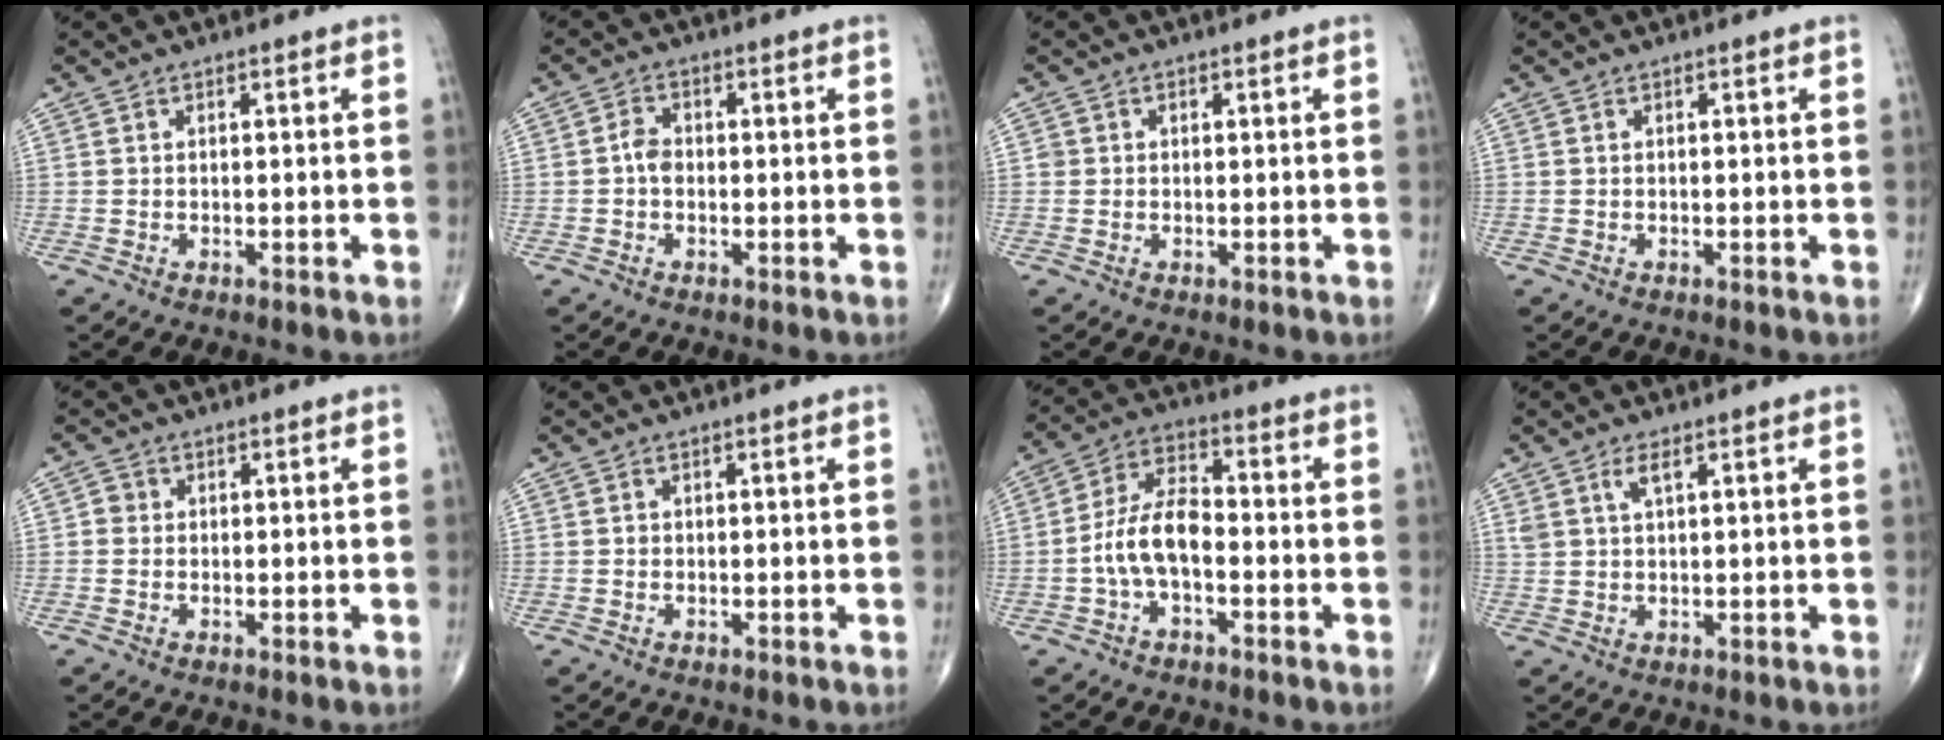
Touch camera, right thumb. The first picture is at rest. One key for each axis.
{"total": 2.7, "fx": -0.4, "fy": 2.0, "fz": 1.8, "tx": -0.025, "ty": 0.010, "tz": -0.014}
{"total": 1.1, "fx": 0.1, "fy": 1.1, "fz": 0.2, "tx": 0.006, "ty": 0.003, "tz": 0.000}
{"total": 0.0}
{"total": 1.6, "fx": 0.0, "fy": 1.5, "fz": 0.5, "tx": 0.001, "ty": 0.004, "tz": -0.004}
{"total": 0.6, "fx": -0.1, "fy": 0.5, "fz": 0.1, "tx": 0.002, "ty": 0.002, "tz": -0.003}
{"total": 9.1, "fx": -2.2, "fy": 4.7, "fz": 7.5, "tx": -0.143, "ty": 0.037, "tz": -0.049}
{"total": 2.6, "fx": 1.4, "fy": 0.8, "fz": 2.0, "tx": -0.044, "ty": -0.002, "tz": 0.032}